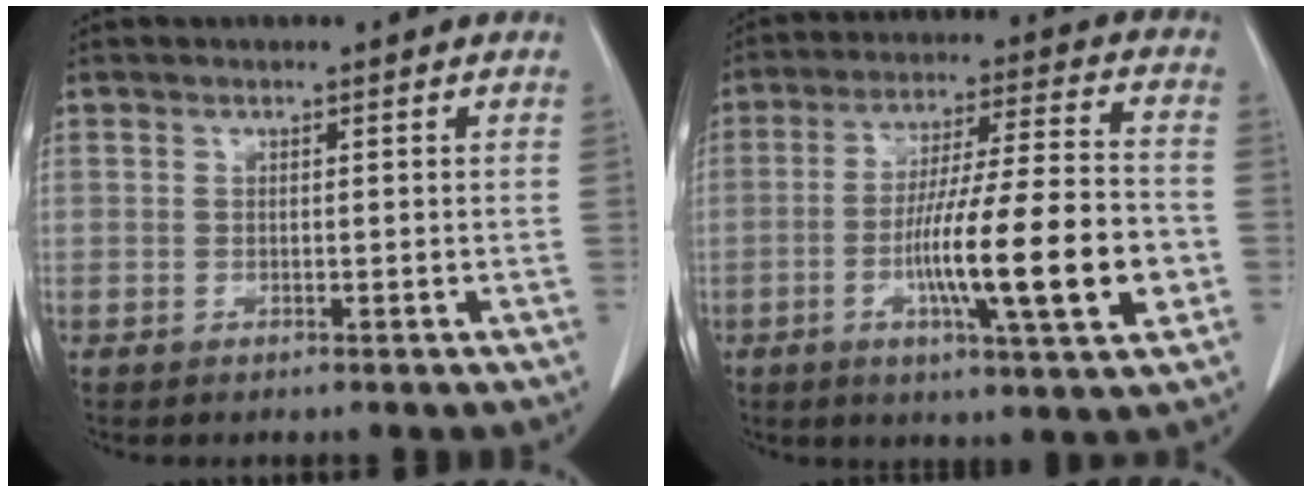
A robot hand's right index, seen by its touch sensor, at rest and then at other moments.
{"total": 17.1, "force": [-4.4, 0.9, 16.5], "torque": [-0.274, -0.006, -0.070]}